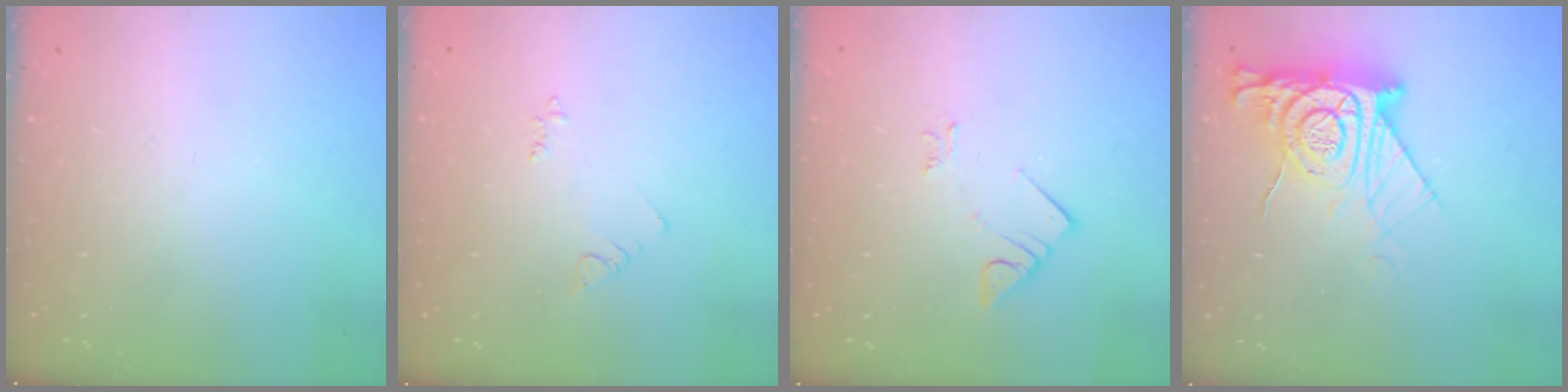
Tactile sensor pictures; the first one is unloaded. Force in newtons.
{"total": 3.9, "press": 3.8, "slide": 0.7}
{"total": 3.3, "press": 3.3, "slide": 0.1}
{"total": 14.5, "press": 14.4, "slide": 1.2}